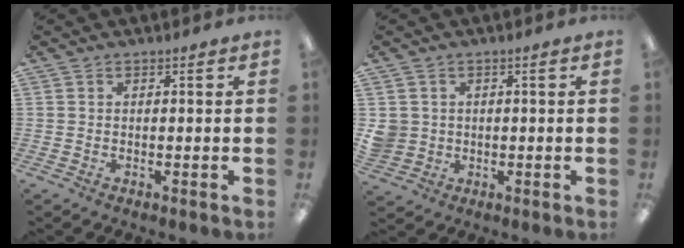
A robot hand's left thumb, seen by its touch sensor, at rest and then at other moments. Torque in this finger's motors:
{"motor_torque": [-0.19, 0.19, 0.28, -0.23, 0.00]}